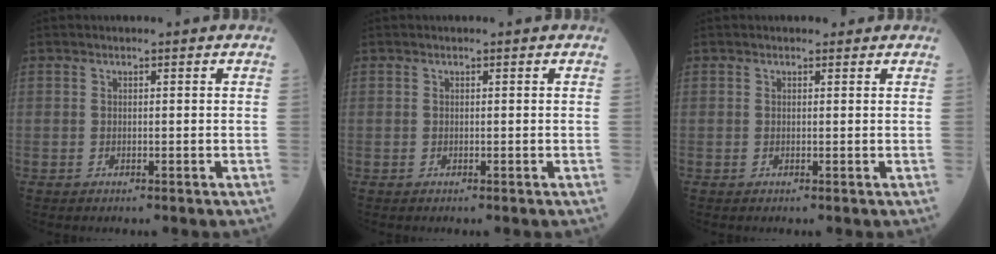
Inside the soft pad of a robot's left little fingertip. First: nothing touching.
{"total": 0.0}
{"total": 0.9, "force": [0.7, 0.5, 0.2], "torque": [-0.005, 0.000, 0.006]}